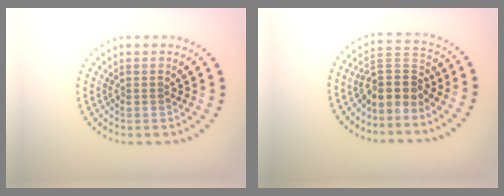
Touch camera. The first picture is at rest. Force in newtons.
{"total": 3.8, "press": 3.2, "slide": 2.1}